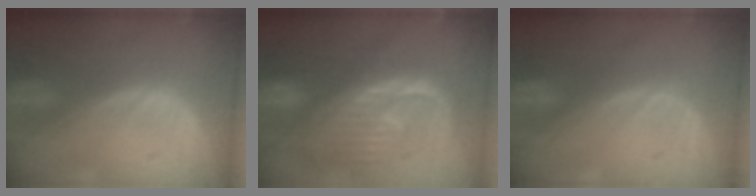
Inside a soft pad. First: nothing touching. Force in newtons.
{"total": 12.7, "press": 10.9, "slide": 6.5}
{"total": 0.0}